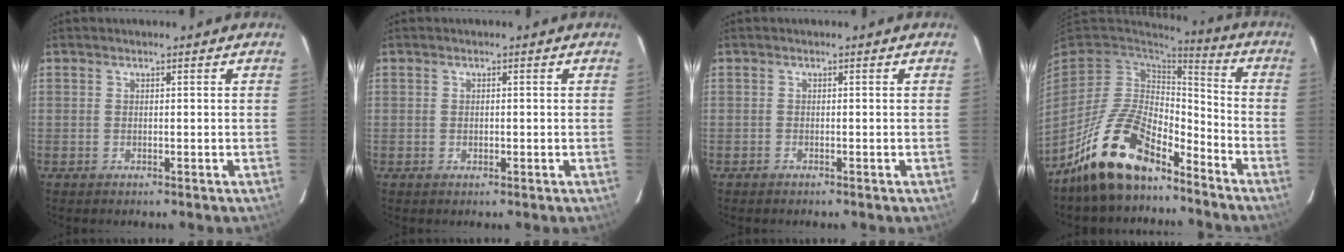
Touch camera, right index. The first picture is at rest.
{"total": 1.0, "force": [-0.2, 0.8, 0.6], "torque": [-0.009, 0.003, -0.003]}
{"total": 0.6, "force": [-0.5, 0.3, 0.0], "torque": [-0.002, 0.001, -0.012]}
{"total": 16.6, "force": [-12.0, 6.8, 9.2], "torque": [-0.197, 0.002, -0.216]}